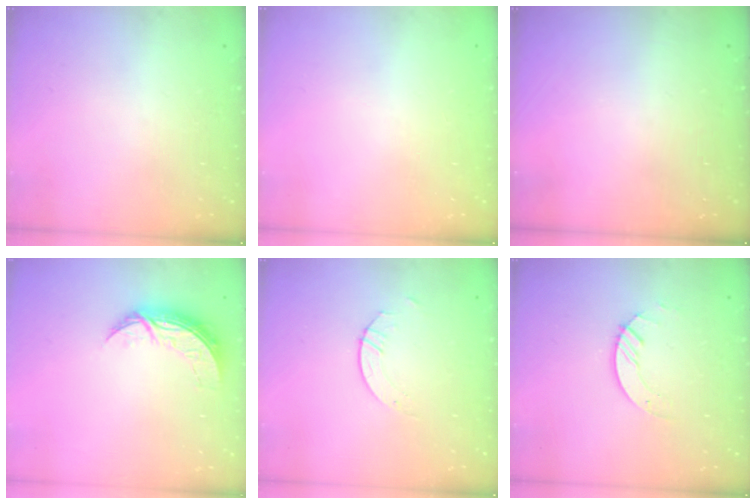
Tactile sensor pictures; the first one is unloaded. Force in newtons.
{"total": 0.0}
{"total": 0.0}
{"total": 7.8, "press": 7.8, "slide": 0.3}
{"total": 2.6, "press": 2.6, "slide": 0.2}
{"total": 2.6, "press": 2.6, "slide": 0.3}